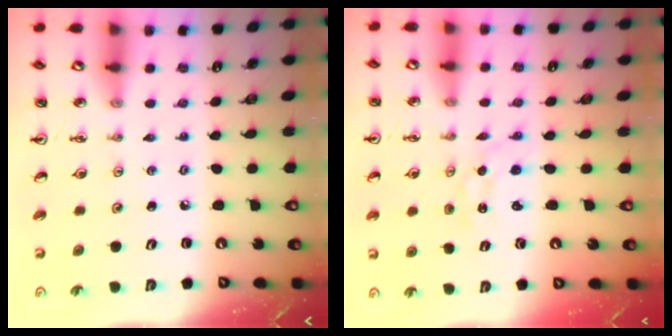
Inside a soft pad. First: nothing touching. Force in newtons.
{"total": 0.0}